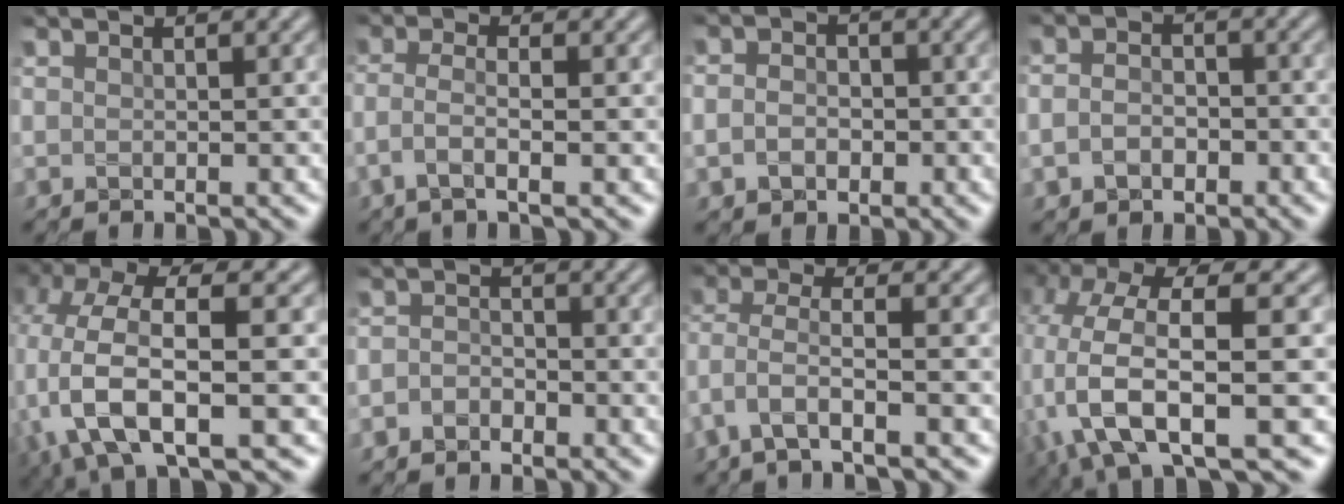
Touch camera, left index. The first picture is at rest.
{"total": 2.9, "force": [-0.9, 0.8, 2.6], "torque": [-0.051, 0.000, -0.028]}
{"total": 2.6, "force": [-0.6, 2.0, 1.5], "torque": [-0.026, -0.001, -0.019]}
{"total": 2.7, "force": [-0.9, 1.9, 1.7], "torque": [-0.034, -0.001, -0.022]}
{"total": 9.2, "force": [-1.7, 4.1, 8.0], "torque": [-0.166, -0.002, -0.032]}
{"total": 1.6, "force": [-0.9, 1.1, 0.7], "torque": [-0.013, 0.002, -0.021]}
{"total": 4.0, "force": [-2.3, 1.0, 3.2], "torque": [-0.074, -0.002, -0.050]}
{"total": 10.2, "force": [-2.0, 4.4, 9.0], "torque": [-0.182, -0.003, -0.034]}